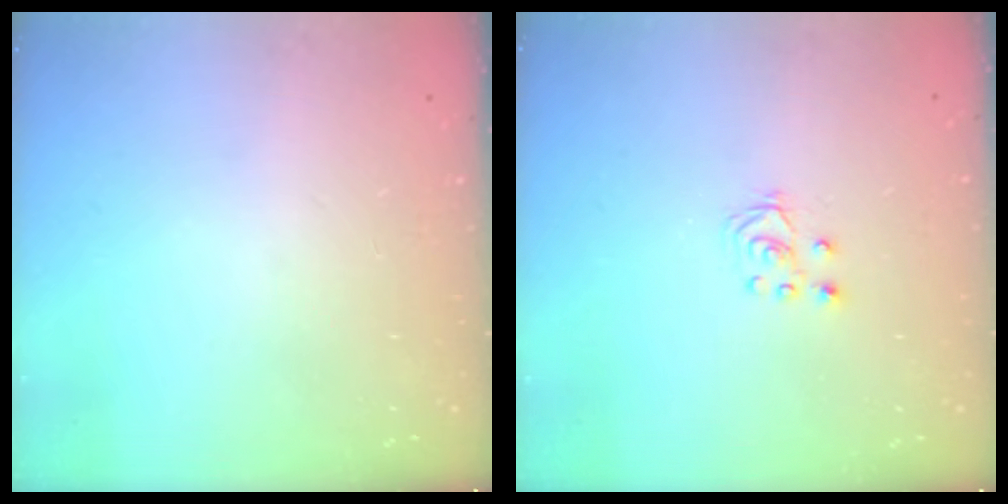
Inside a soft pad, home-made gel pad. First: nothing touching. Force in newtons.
{"total": 3.1, "press": 3.1, "slide": 0.2}